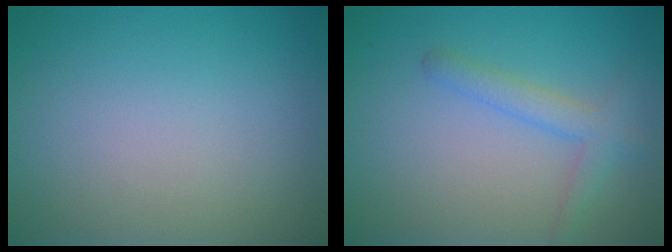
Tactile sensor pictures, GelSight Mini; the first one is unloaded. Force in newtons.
{"total": 2.4, "press": 2.4, "slide": 0.1}